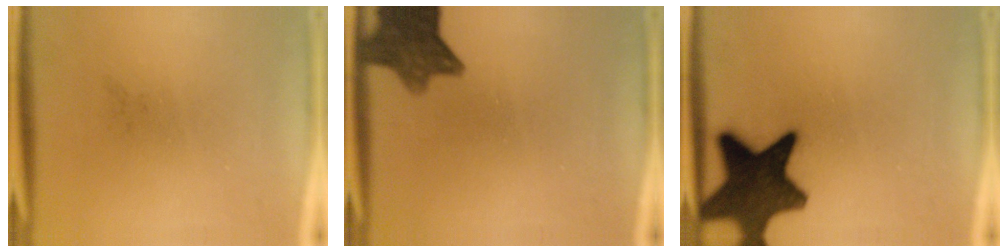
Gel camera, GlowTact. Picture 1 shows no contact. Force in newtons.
{"total": 9.8}
{"total": 16.3}